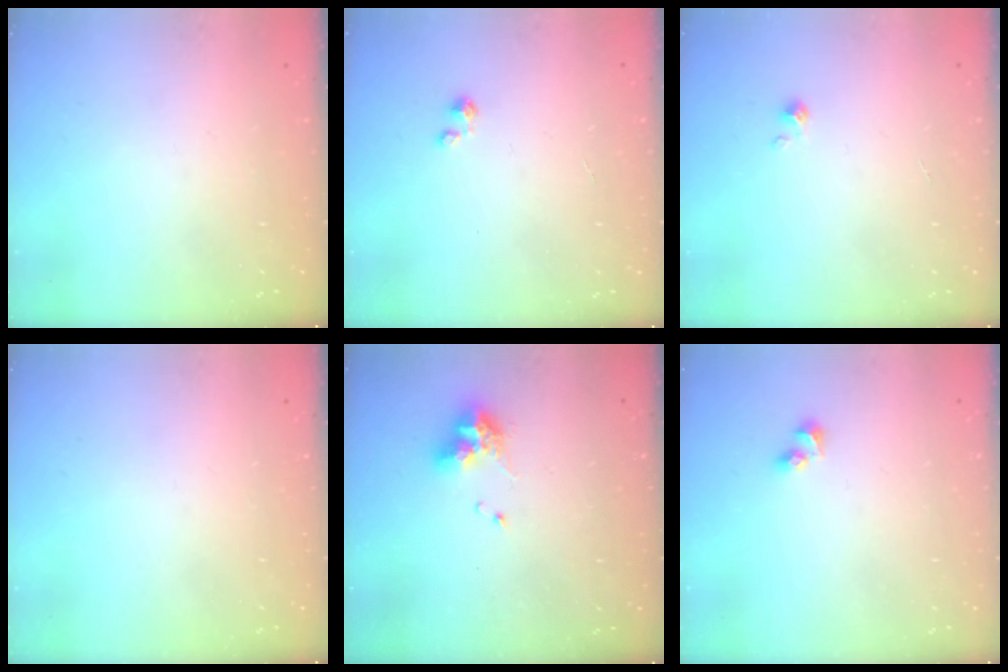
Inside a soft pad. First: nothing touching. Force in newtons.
{"total": 0.0}
{"total": 0.0}
{"total": 0.0}
{"total": 9.0, "press": 8.9, "slide": 1.1}
{"total": 2.1, "press": 1.7, "slide": 1.1}